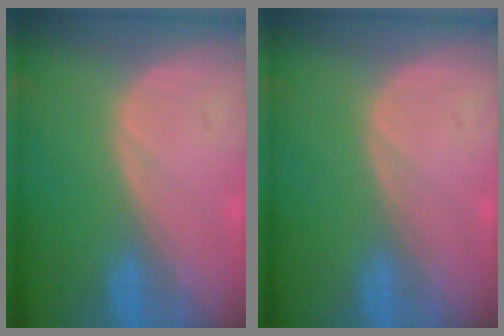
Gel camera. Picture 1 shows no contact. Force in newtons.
{"total": 0.0}